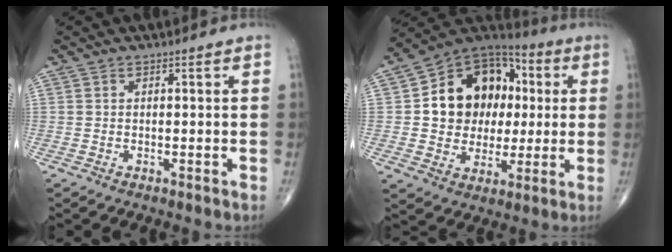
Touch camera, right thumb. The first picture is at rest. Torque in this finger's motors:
{"motor_torque": [1.81, 2.08, 0.15, -0.02, 0.13]}